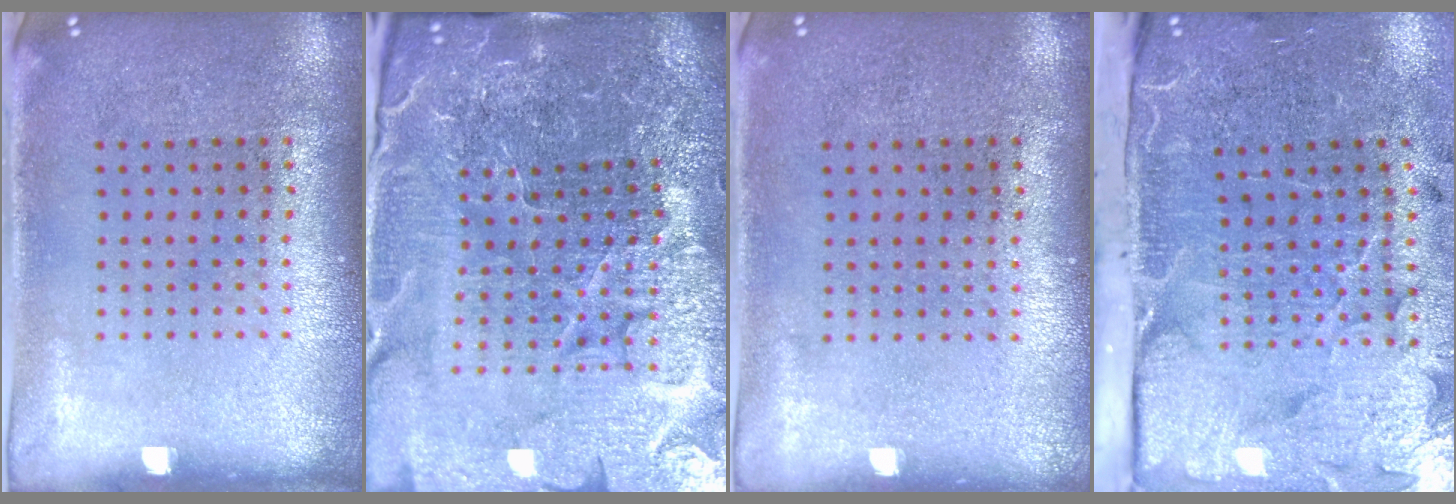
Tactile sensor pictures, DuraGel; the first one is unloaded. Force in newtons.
{"total": 6.1, "press": 5.5, "slide": 2.5}
{"total": 0.0}
{"total": 5.1, "press": 3.8, "slide": 3.3}